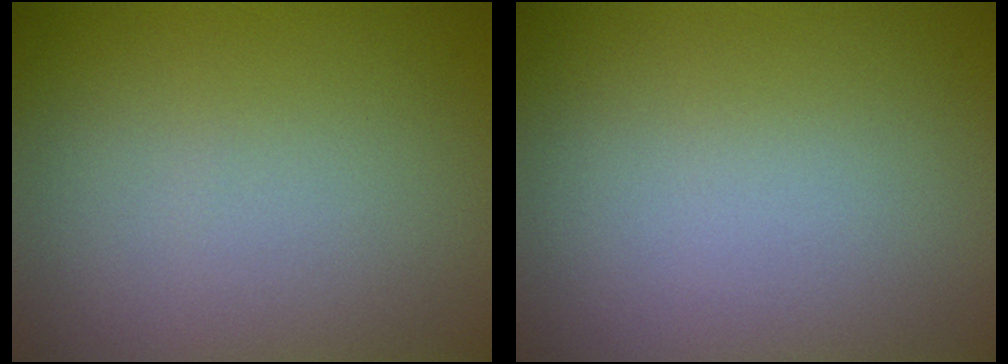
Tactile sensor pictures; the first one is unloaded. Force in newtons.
{"total": 0.0}